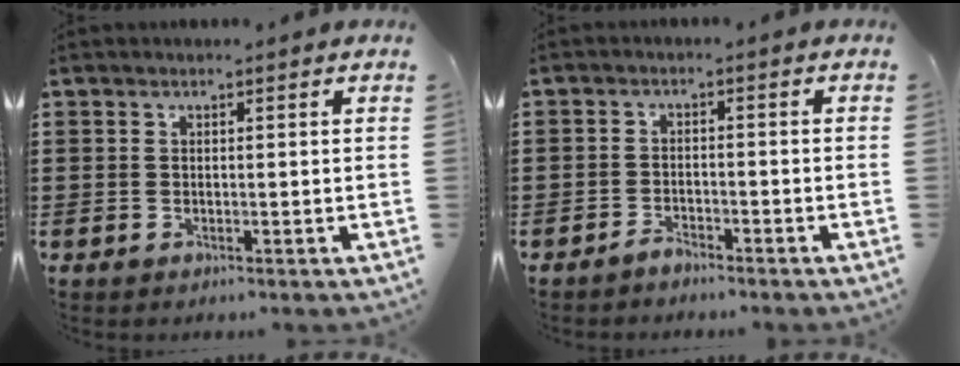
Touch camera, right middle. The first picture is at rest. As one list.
[{"total": 2.3, "force": [-2.2, 0.7, 0.1], "torque": [-0.008, 0.005, -0.047]}]